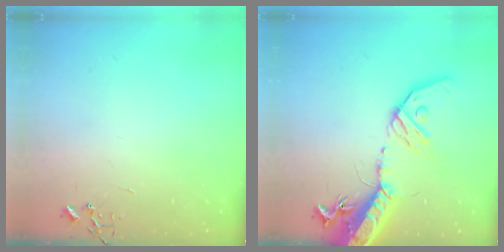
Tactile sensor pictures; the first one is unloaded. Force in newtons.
{"total": 20.5, "press": 20.0, "slide": 4.4}